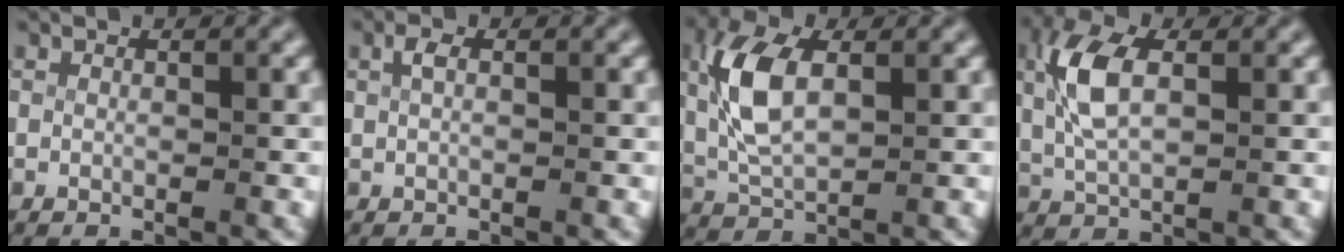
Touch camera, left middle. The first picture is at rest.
{"total": 0.8, "force": [0.2, 0.2, 0.7], "torque": [-0.021, -0.002, 0.008]}
{"total": 5.7, "force": [1.2, 3.1, 4.7], "torque": [-0.120, -0.007, 0.030]}
{"total": 4.7, "force": [1.0, 2.2, 4.0], "torque": [-0.097, -0.001, 0.023]}